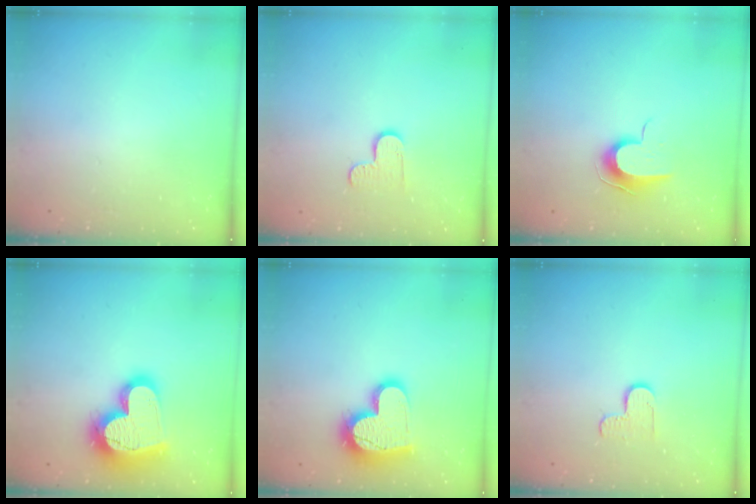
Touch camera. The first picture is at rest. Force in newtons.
{"total": 5.7, "press": 5.7, "slide": 0.5}
{"total": 9.0, "press": 9.0, "slide": 1.0}
{"total": 22.4, "press": 22.3, "slide": 1.9}
{"total": 16.2, "press": 16.1, "slide": 1.0}
{"total": 5.9, "press": 5.9, "slide": 0.5}